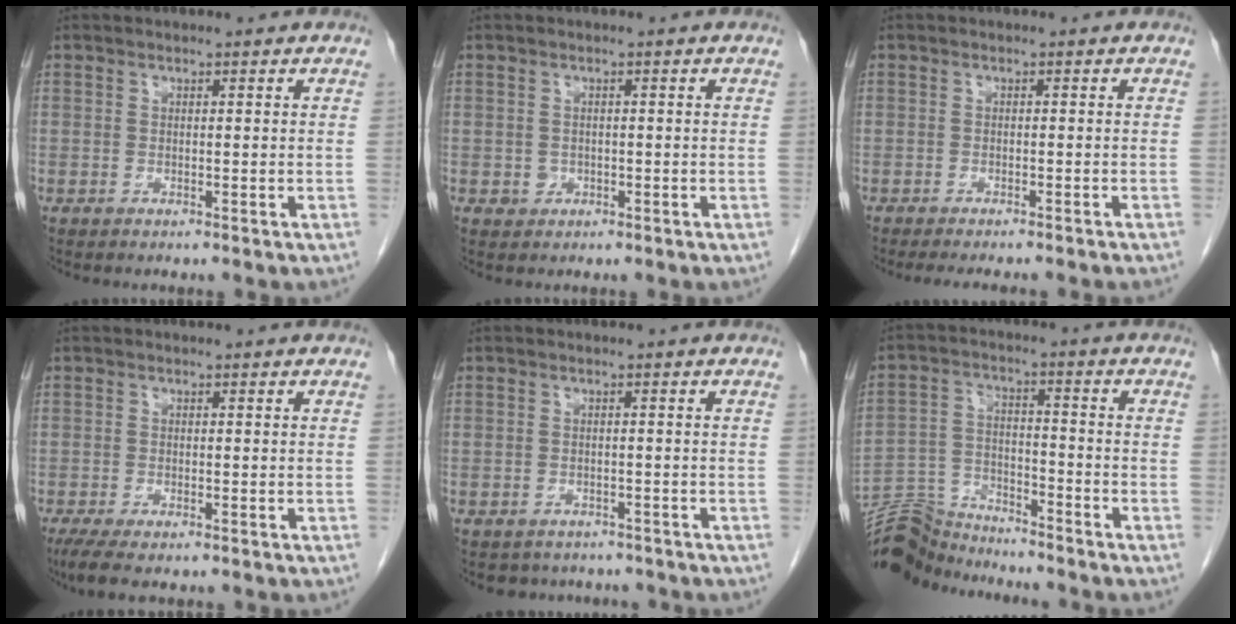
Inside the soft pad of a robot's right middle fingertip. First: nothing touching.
{"total": 1.4, "force": [-0.3, 1.3, 0.4], "torque": [-0.004, 0.004, -0.001]}
{"total": 7.7, "force": [-6.7, 0.3, 3.7], "torque": [-0.030, -0.012, -0.089]}
{"total": 4.5, "force": [-3.1, 1.2, 3.0], "torque": [-0.053, -0.013, -0.048]}
{"total": 5.3, "force": [-4.6, 2.6, 0.4], "torque": [0.002, 0.008, -0.051]}
{"total": 9.3, "force": [-9.2, 0.8, -0.1], "torque": [-0.008, 0.010, -0.174]}